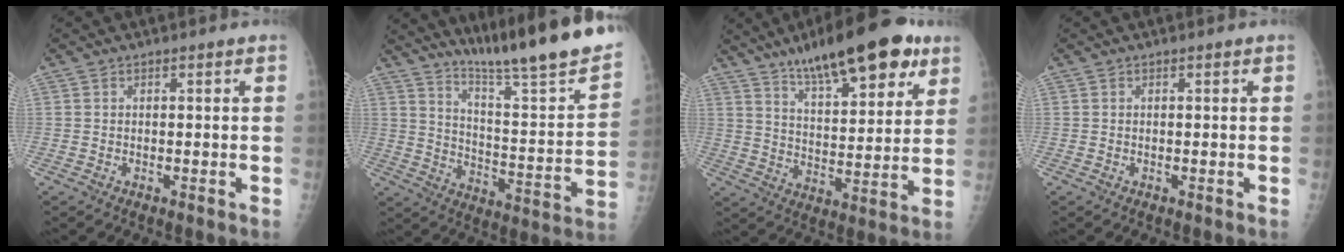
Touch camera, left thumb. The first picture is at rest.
{"total": 22.9, "force": [18.9, 0.8, 12.8], "torque": [-0.173, -0.129, 0.283]}
{"total": 20.2, "force": [13.1, 6.4, 14.0], "torque": [-0.183, -0.046, 0.206]}
{"total": 0.0}